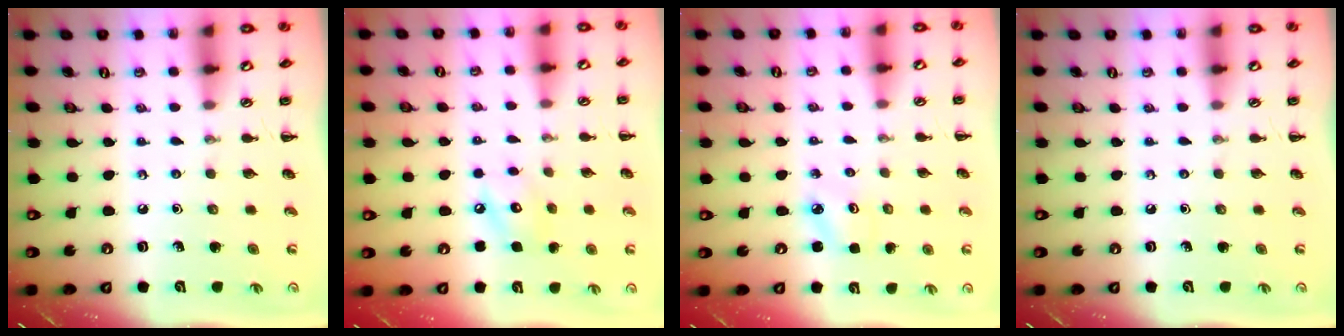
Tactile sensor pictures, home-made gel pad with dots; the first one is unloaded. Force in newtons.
{"total": 7.7, "press": 7.7, "slide": 0.8}
{"total": 2.3, "press": 2.2, "slide": 0.6}
{"total": 0.0}